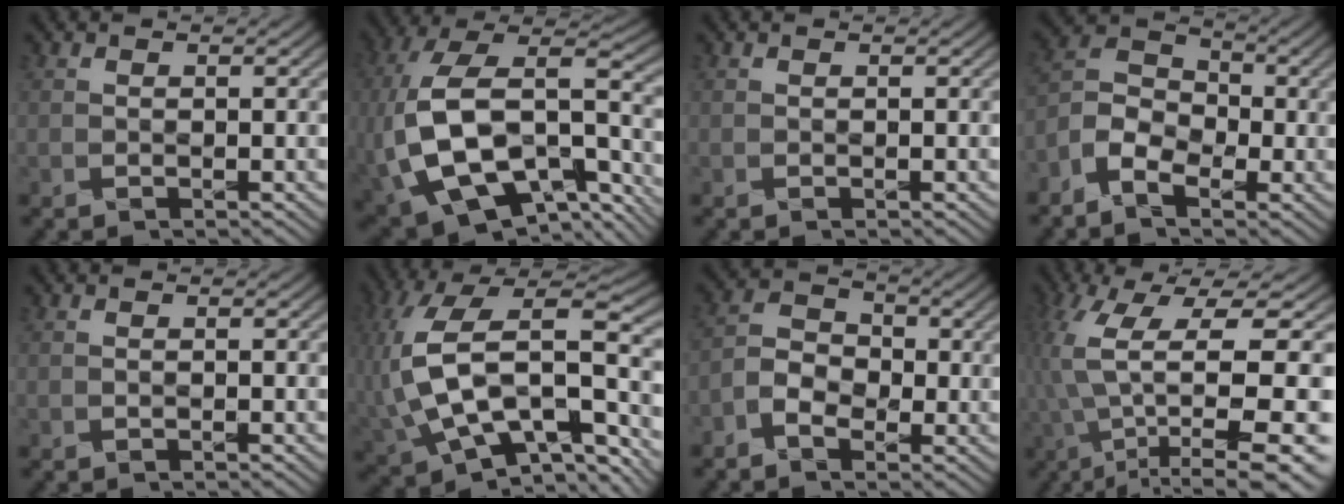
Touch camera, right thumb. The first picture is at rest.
{"total": 18.7, "force": [-4.6, 11.2, 14.3], "torque": [-0.323, -0.026, -0.045]}
{"total": 0.0}
{"total": 6.0, "force": [-3.8, 3.5, 3.0], "torque": [-0.057, 0.002, -0.088]}
{"total": 0.0}
{"total": 16.6, "force": [-1.8, 9.3, 13.6], "torque": [-0.305, -0.014, -0.016]}
{"total": 4.0, "force": [-2.1, 2.8, 1.9], "torque": [-0.033, 0.003, -0.046]}
{"total": 14.6, "force": [-1.2, 4.9, 13.7], "torque": [-0.278, -0.012, 0.012]}